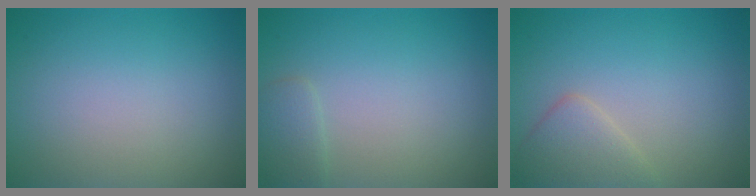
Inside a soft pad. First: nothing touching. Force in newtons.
{"total": 1.4, "press": 1.4, "slide": 0.1}
{"total": 2.7, "press": 2.7, "slide": 0.1}